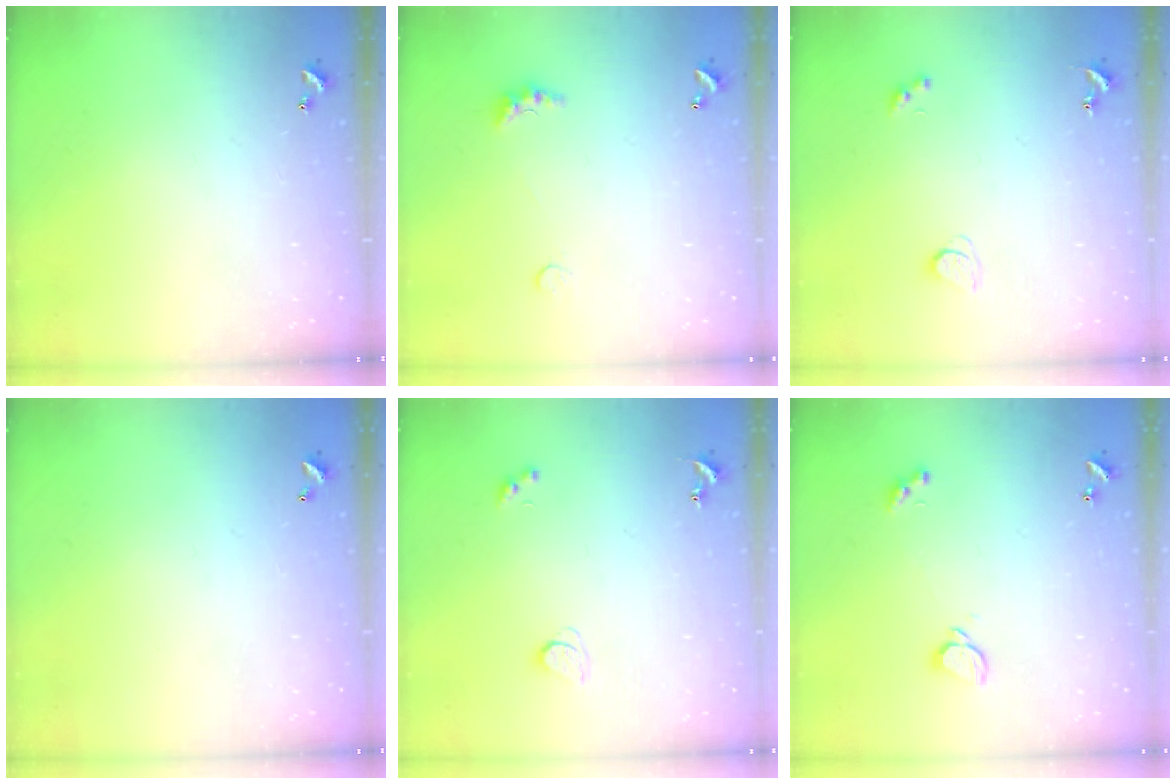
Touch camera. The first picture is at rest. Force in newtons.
{"total": 2.6, "press": 2.5, "slide": 0.7}
{"total": 2.0, "press": 1.9, "slide": 0.5}
{"total": 2.7, "press": 2.7, "slide": 0.1}
{"total": 2.0, "press": 1.9, "slide": 0.5}
{"total": 1.9, "press": 1.7, "slide": 0.8}